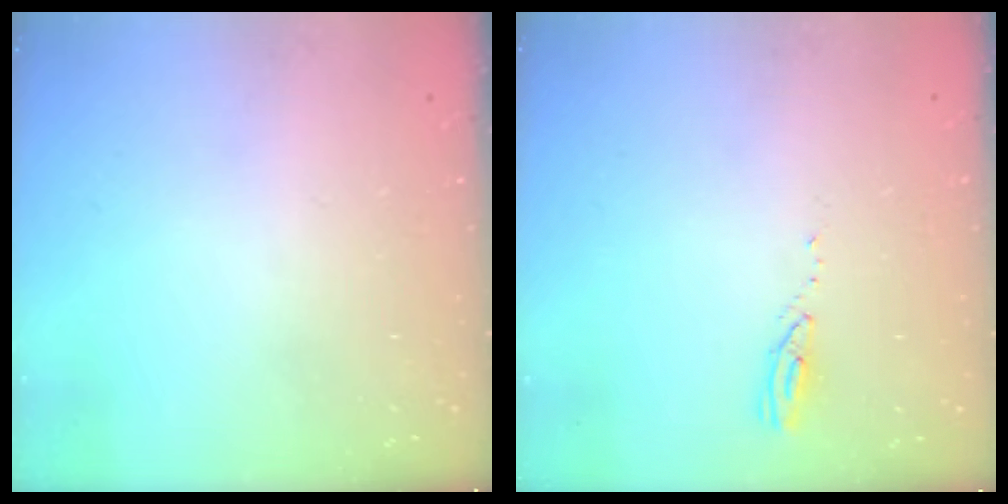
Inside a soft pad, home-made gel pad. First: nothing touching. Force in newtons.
{"total": 3.4, "press": 3.4, "slide": 0.3}